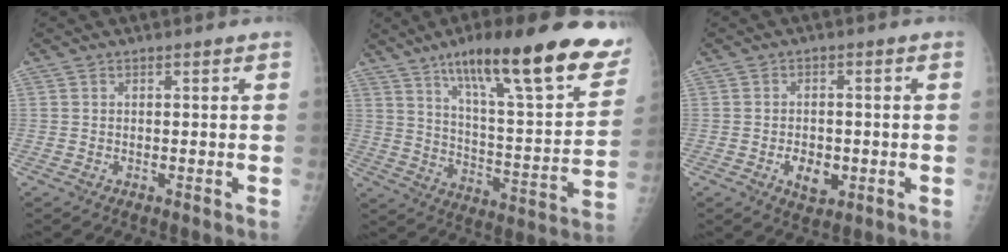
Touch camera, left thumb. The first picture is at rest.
{"total": 26.9, "force": [16.5, 5.9, 20.4], "torque": [-0.275, -0.049, 0.254]}
{"total": 5.0, "force": [-1.3, 3.5, 3.3], "torque": [-0.036, 0.001, -0.015]}